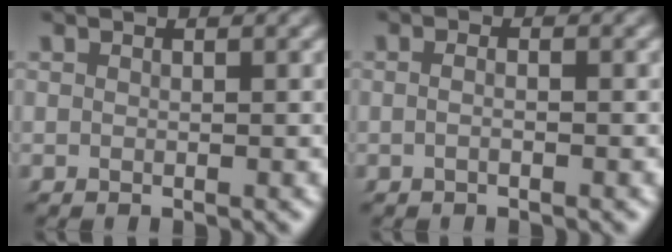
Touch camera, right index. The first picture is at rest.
{"total": 1.1, "force": [-0.7, 0.0, 0.9], "torque": [-0.019, 0.006, -0.017]}